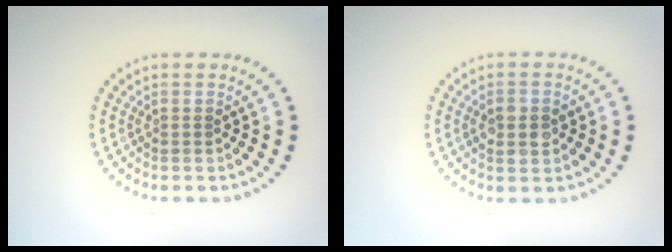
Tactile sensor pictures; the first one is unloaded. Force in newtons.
{"total": 2.8, "press": 2.8, "slide": 0.1}